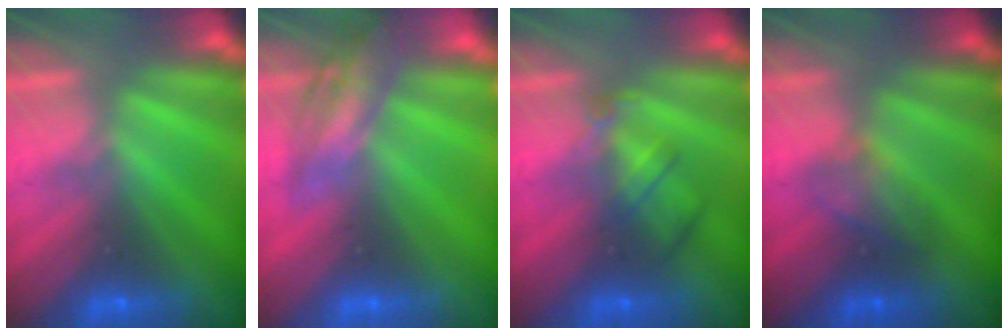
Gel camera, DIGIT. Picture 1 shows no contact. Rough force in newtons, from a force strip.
{"total": 2.3}
{"total": 2.4}
{"total": 2.3}